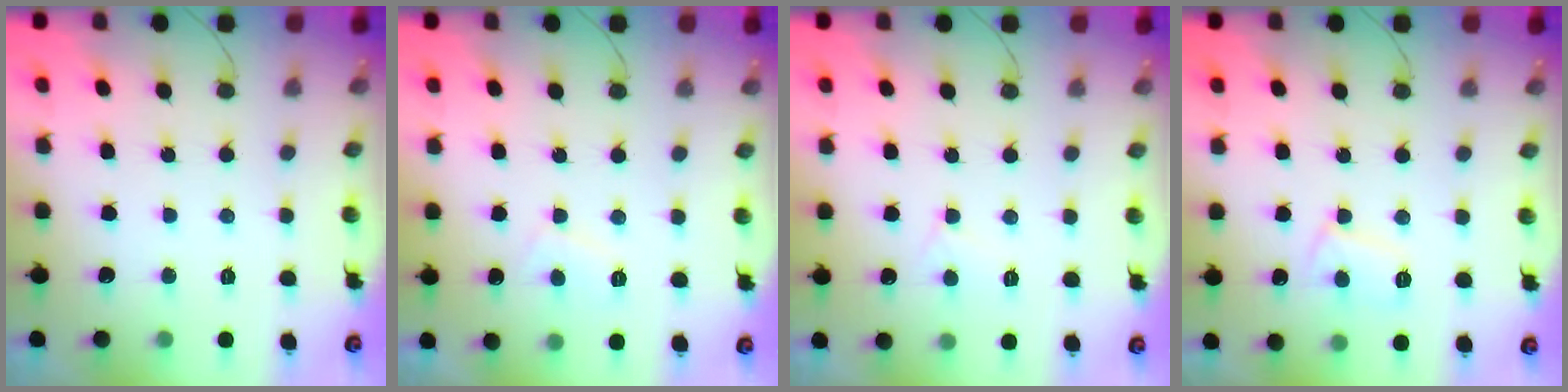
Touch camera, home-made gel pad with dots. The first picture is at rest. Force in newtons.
{"total": 2.5, "press": 2.4, "slide": 0.8}
{"total": 3.9, "press": 3.8, "slide": 0.4}
{"total": 6.1, "press": 6.1, "slide": 0.6}